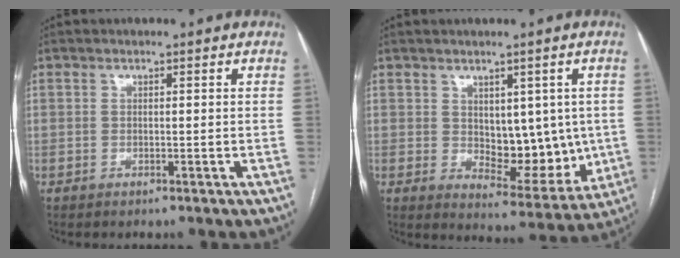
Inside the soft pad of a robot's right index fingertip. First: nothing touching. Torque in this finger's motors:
{"motor_torque": [0.75, 0.58, 0.08, 0.02]}